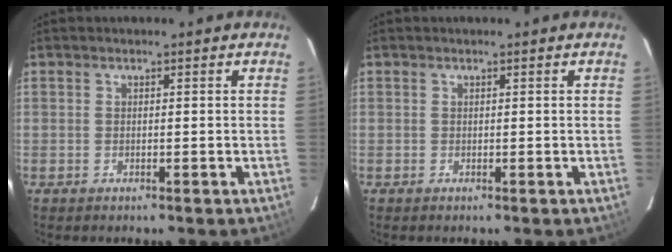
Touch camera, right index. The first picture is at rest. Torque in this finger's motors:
{"motor_torque": [0.14, 0.04, 0.04, 0.01]}